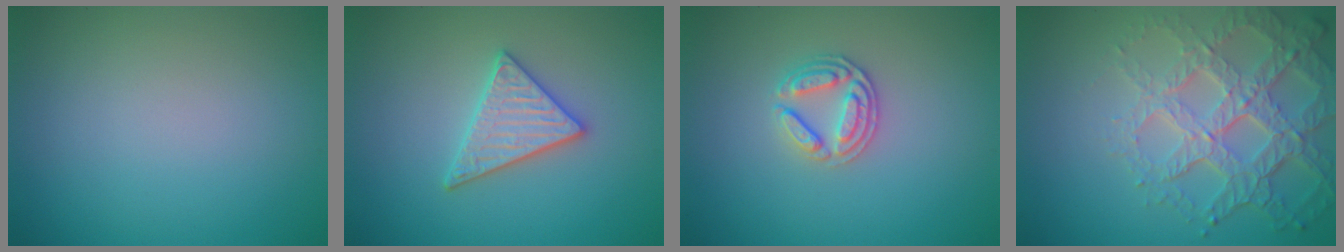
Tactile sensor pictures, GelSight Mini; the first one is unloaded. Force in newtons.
{"total": 3.0, "press": 3.0, "slide": 0.5}
{"total": 2.6, "press": 2.5, "slide": 0.6}
{"total": 6.8, "press": 5.0, "slide": 4.7}